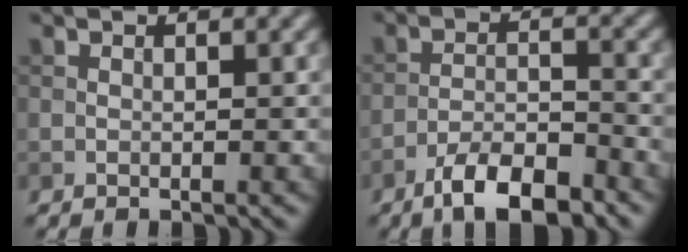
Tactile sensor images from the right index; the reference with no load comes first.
{"total": 6.3, "force": [-4.6, 1.8, 3.9], "torque": [-0.063, 0.002, -0.081]}